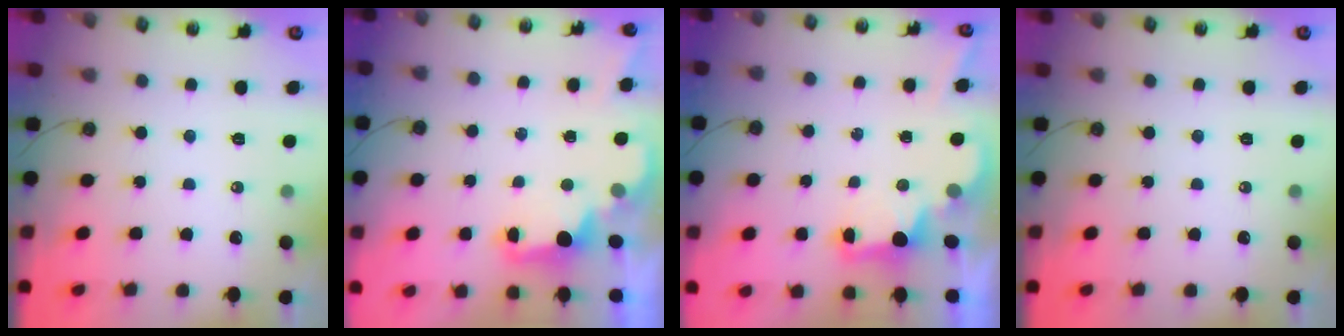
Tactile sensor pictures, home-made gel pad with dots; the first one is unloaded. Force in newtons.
{"total": 2.3, "press": 2.2, "slide": 0.7}
{"total": 2.3, "press": 2.2, "slide": 0.7}
{"total": 0.0}